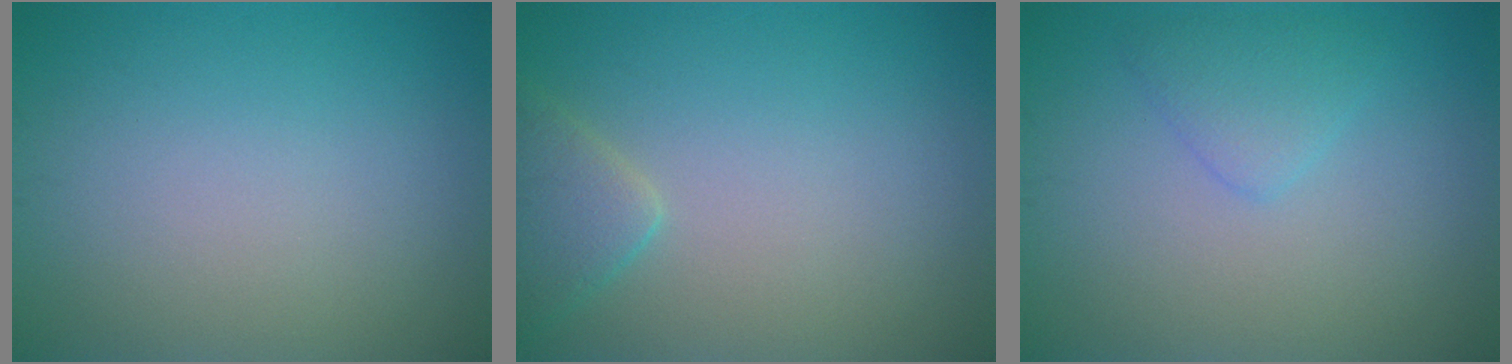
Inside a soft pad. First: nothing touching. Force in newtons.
{"total": 2.6, "press": 2.6, "slide": 0.2}
{"total": 2.0, "press": 2.0, "slide": 0.0}